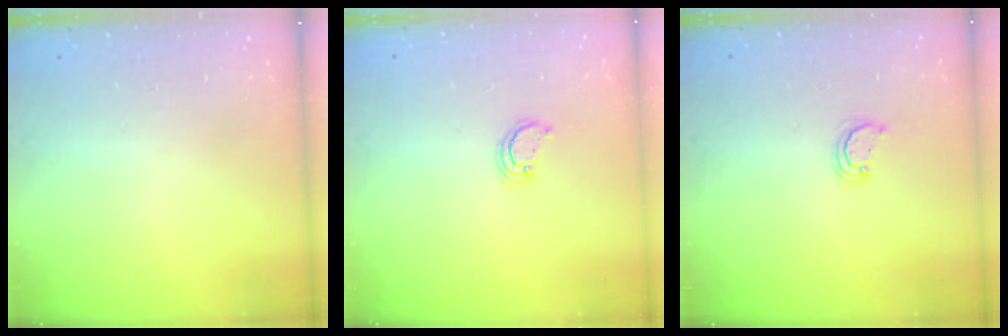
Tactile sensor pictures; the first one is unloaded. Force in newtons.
{"total": 2.6, "press": 2.6, "slide": 0.2}
{"total": 2.5, "press": 2.5, "slide": 0.3}